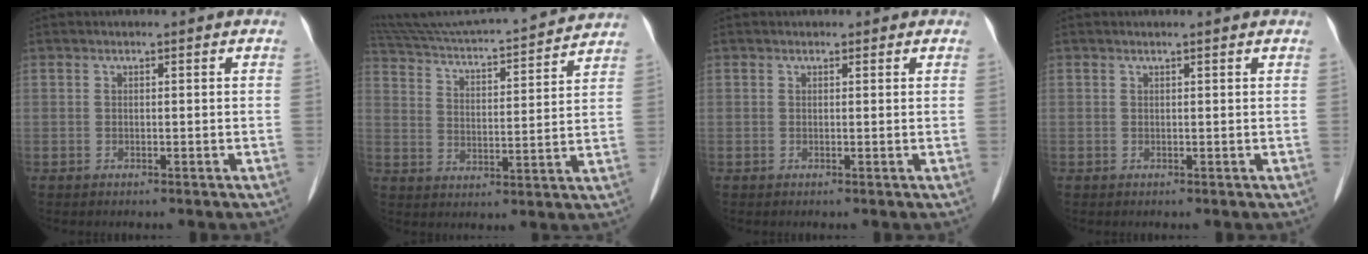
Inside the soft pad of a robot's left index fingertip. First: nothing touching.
{"total": 24.0, "force": [22.3, 2.4, 8.4], "torque": [-0.152, 0.000, 0.318]}
{"total": 1.1, "force": [0.8, 0.7, 0.2], "torque": [0.001, 0.002, 0.007]}
{"total": 1.6, "force": [1.5, 0.2, 0.5], "torque": [-0.015, 0.017, 0.017]}